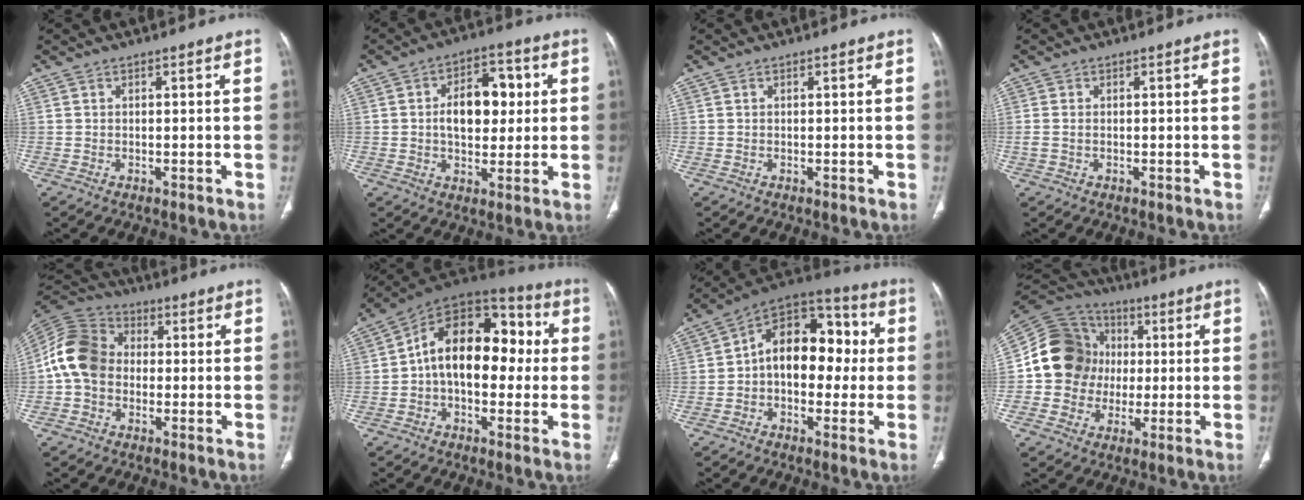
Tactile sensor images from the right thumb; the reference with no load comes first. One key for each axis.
{"total": 11.5, "fx": 1.3, "fy": 7.2, "fz": 8.9, "tx": -0.102, "ty": 0.014, "tz": 0.020}
{"total": 0.0}
{"total": 1.6, "fx": -0.1, "fy": 1.1, "fz": 1.2, "tx": -0.040, "ty": 0.001, "tz": -0.003}
{"total": 11.8, "fx": -0.6, "fy": 9.4, "fz": 7.1, "tx": -0.131, "ty": 0.032, "tz": -0.025}
{"total": 18.1, "fx": 0.6, "fy": 11.3, "fz": 14.1, "tx": -0.180, "ty": 0.048, "tz": -0.002}
{"total": 16.0, "fx": 0.3, "fy": 10.6, "fz": 12.0, "tx": -0.131, "ty": 0.046, "tz": -0.010}
{"total": 15.4, "fx": 0.4, "fy": 14.0, "fz": 6.5, "tx": -0.097, "ty": 0.027, "tz": 0.002}